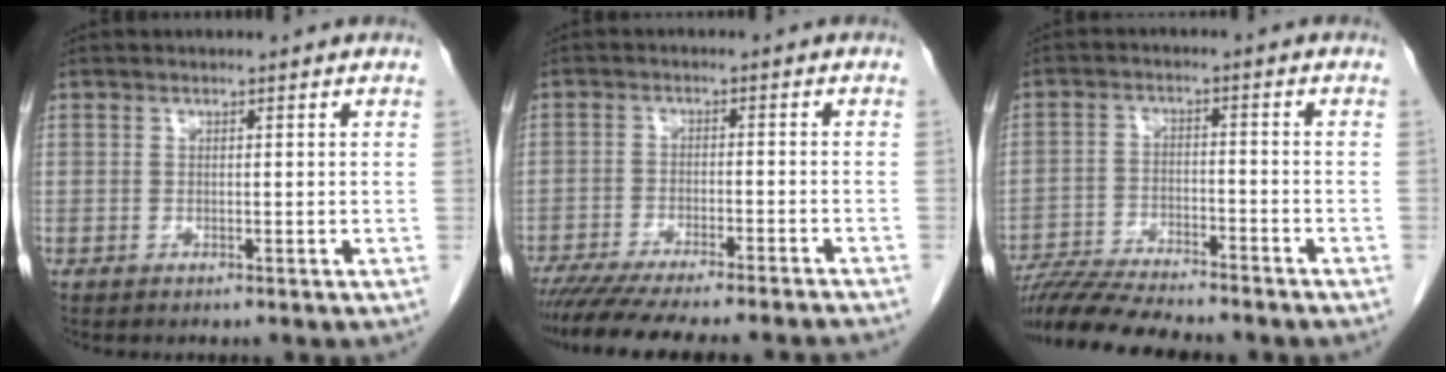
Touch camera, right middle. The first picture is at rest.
{"total": 18.6, "force": [-16.7, 0.9, 8.2], "torque": [-0.113, -0.037, -0.230]}
{"total": 12.7, "force": [-11.3, 1.0, 5.7], "torque": [-0.093, -0.020, -0.179]}